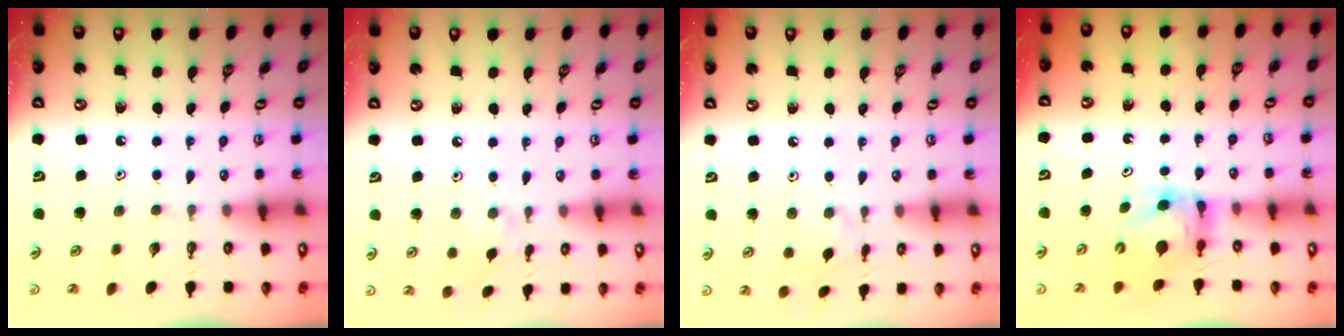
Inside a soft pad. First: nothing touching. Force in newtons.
{"total": 4.7, "press": 4.6, "slide": 0.7}
{"total": 1.5, "press": 1.4, "slide": 0.5}
{"total": 5.4, "press": 5.4, "slide": 0.5}